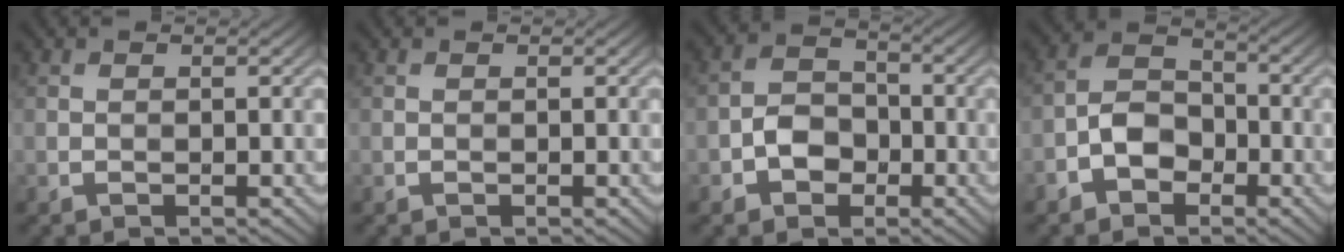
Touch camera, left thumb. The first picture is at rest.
{"total": 0.0}
{"total": 4.6, "force": [-1.9, 3.4, 2.5], "torque": [-0.043, 0.004, -0.041]}
{"total": 5.2, "force": [-2.5, 3.4, 3.0], "torque": [-0.053, 0.008, -0.058]}